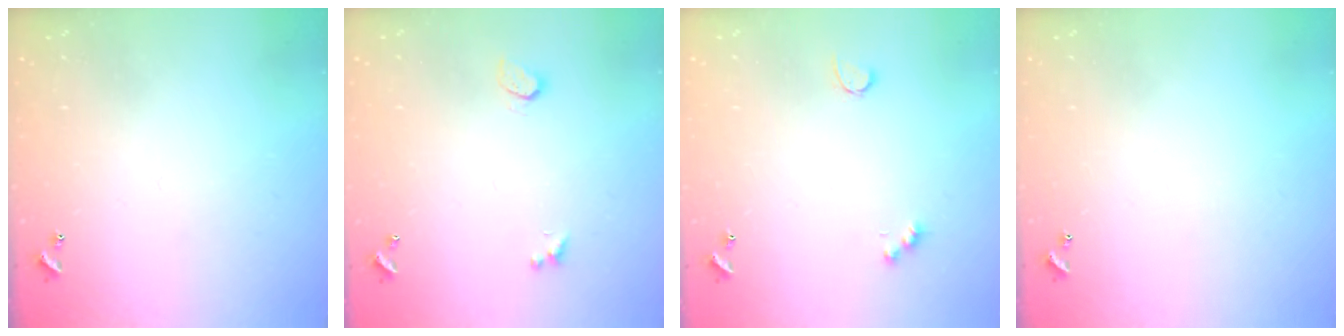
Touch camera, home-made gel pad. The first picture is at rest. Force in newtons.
{"total": 0.9, "press": 0.8, "slide": 0.4}
{"total": 2.6, "press": 2.5, "slide": 0.5}
{"total": 0.0}